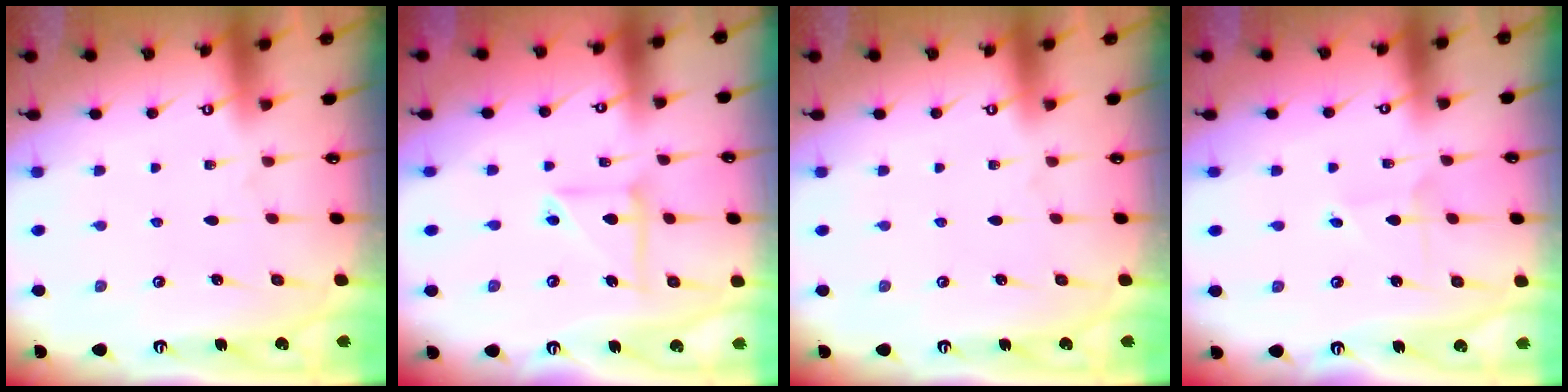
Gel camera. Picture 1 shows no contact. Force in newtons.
{"total": 10.1, "press": 10.0, "slide": 1.1}
{"total": 0.0}
{"total": 2.7, "press": 2.7, "slide": 0.3}